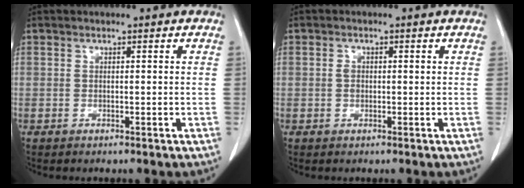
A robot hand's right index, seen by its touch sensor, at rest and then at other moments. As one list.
[{"total": 1.3, "force": [0.0, 0.9, 0.9], "torque": [-0.015, 0.005, -0.001]}]